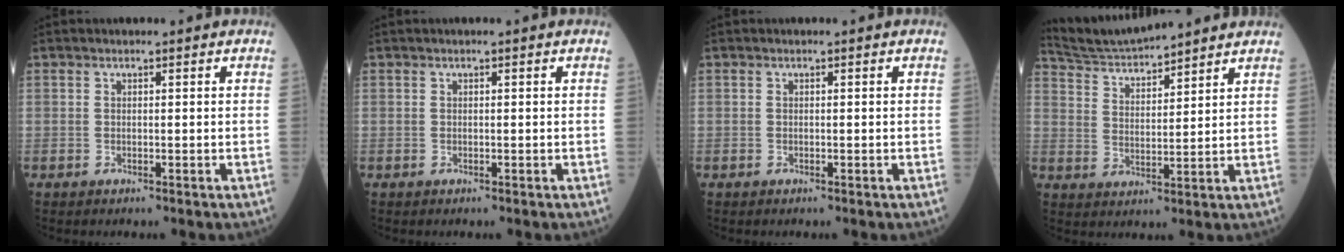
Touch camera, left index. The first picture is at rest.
{"total": 0.0}
{"total": 0.0}
{"total": 10.7, "force": [10.3, 0.6, 2.9], "torque": [-0.068, 0.031, 0.187]}